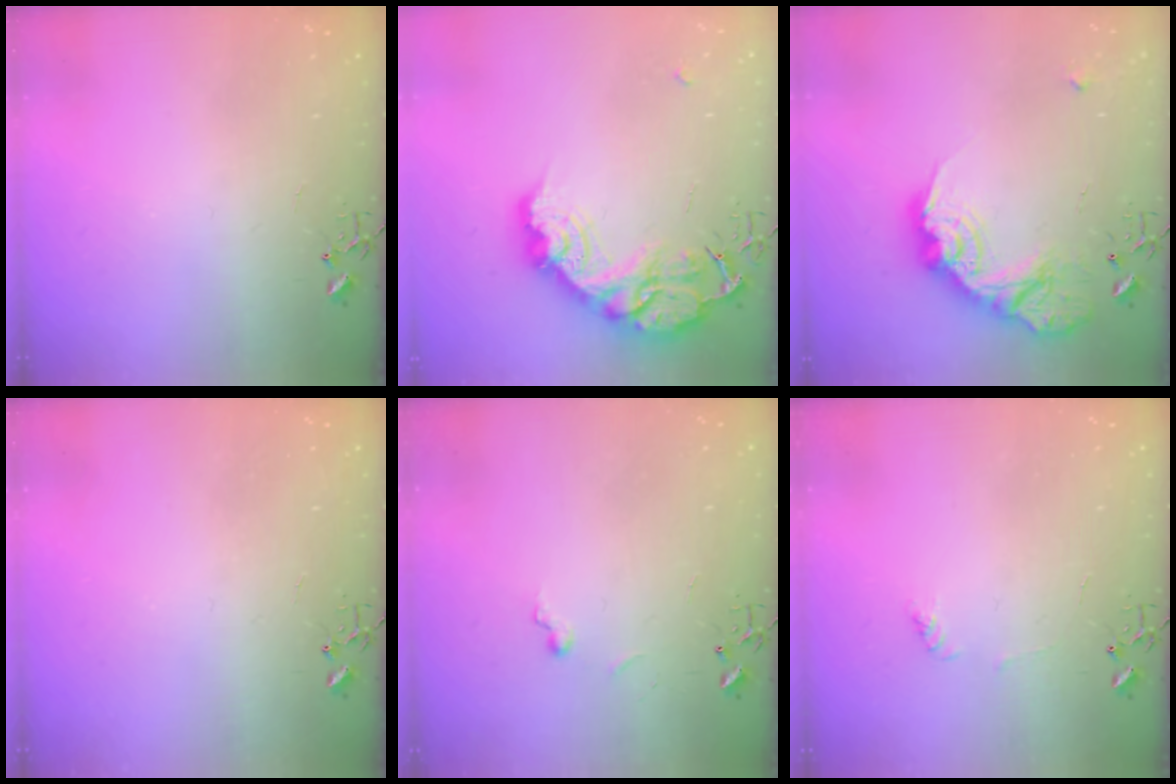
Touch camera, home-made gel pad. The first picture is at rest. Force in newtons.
{"total": 25.5, "press": 25.4, "slide": 2.1}
{"total": 19.4, "press": 19.3, "slide": 1.5}
{"total": 0.0}
{"total": 4.3, "press": 4.3, "slide": 0.6}
{"total": 3.7, "press": 3.7, "slide": 0.5}